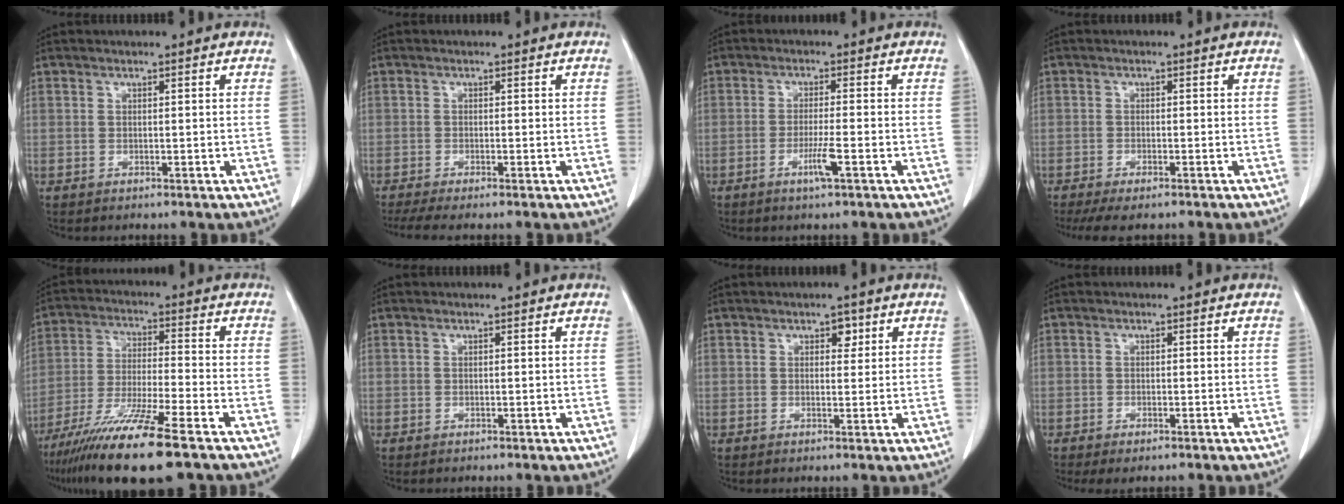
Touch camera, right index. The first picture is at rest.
{"total": 3.8, "force": [-3.0, 0.1, 2.3], "torque": [-0.039, -0.010, -0.055]}
{"total": 3.8, "force": [-1.7, -0.3, 3.4], "torque": [-0.067, -0.008, -0.034]}
{"total": 5.7, "force": [-4.6, 1.1, 3.2], "torque": [-0.046, -0.011, -0.073]}
{"total": 13.6, "force": [-9.5, -0.2, 9.7], "torque": [-0.192, -0.043, -0.171]}
{"total": 0.0}
{"total": 1.9, "force": [0.9, 1.2, 1.2], "torque": [-0.013, 0.003, 0.012]}
{"total": 1.9, "force": [-1.3, 0.5, 1.3], "torque": [-0.020, -0.005, -0.018]}